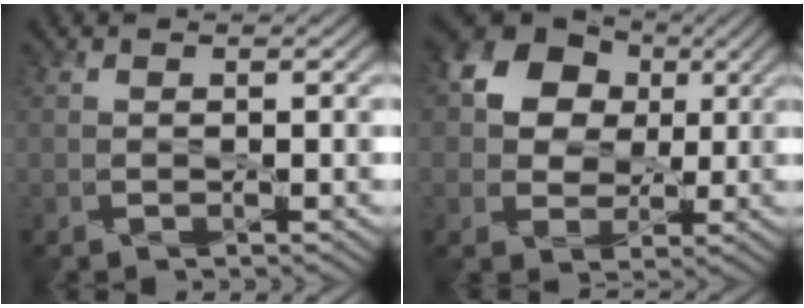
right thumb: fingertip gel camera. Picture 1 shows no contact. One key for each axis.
{"total": 11.1, "fx": 3.9, "fy": 9.0, "fz": 5.2, "tx": -0.113, "ty": 0.050, "tz": 0.052}